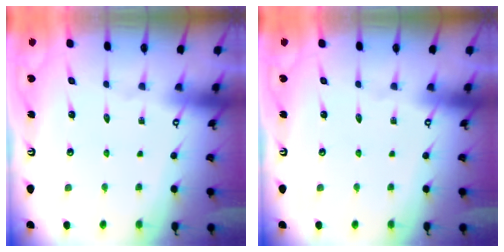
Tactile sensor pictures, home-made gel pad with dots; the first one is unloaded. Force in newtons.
{"total": 0.0}